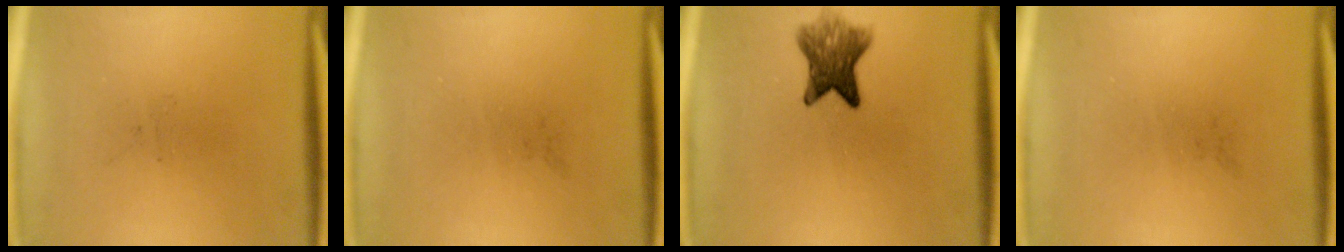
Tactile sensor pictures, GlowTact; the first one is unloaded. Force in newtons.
{"total": 0.0}
{"total": 6.5}
{"total": 0.0}